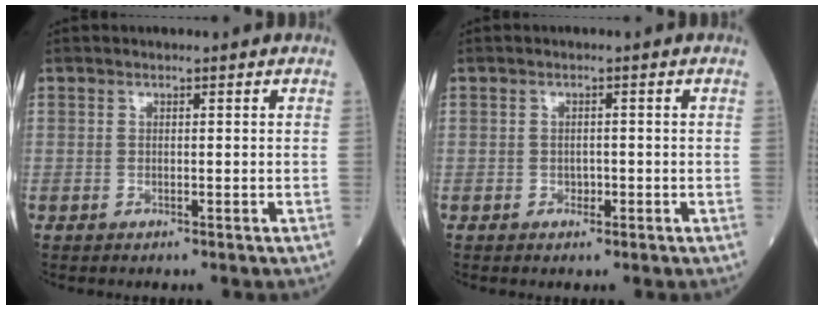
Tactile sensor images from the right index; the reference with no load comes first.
{"total": 1.0, "force": [-0.5, 0.7, 0.5], "torque": [-0.007, 0.002, -0.005]}